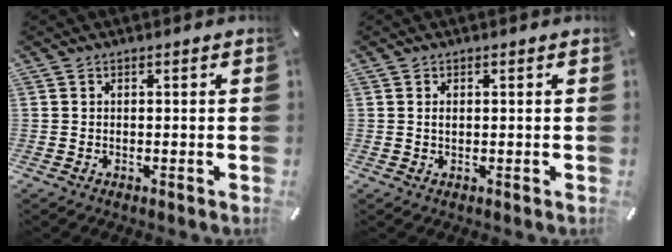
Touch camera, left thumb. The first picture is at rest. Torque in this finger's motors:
{"motor_torque": [-0.20, -0.29, 0.25, -0.07, 0.01]}